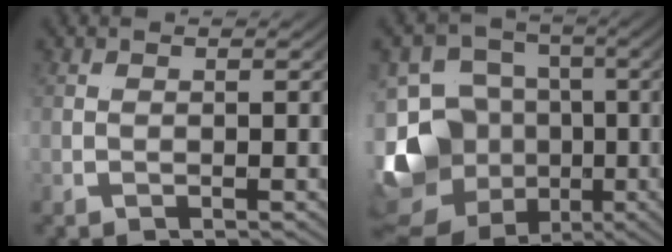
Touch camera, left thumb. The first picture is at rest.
{"total": 10.8, "force": [-2.7, 6.6, 8.0], "torque": [-0.174, -0.021, -0.046]}